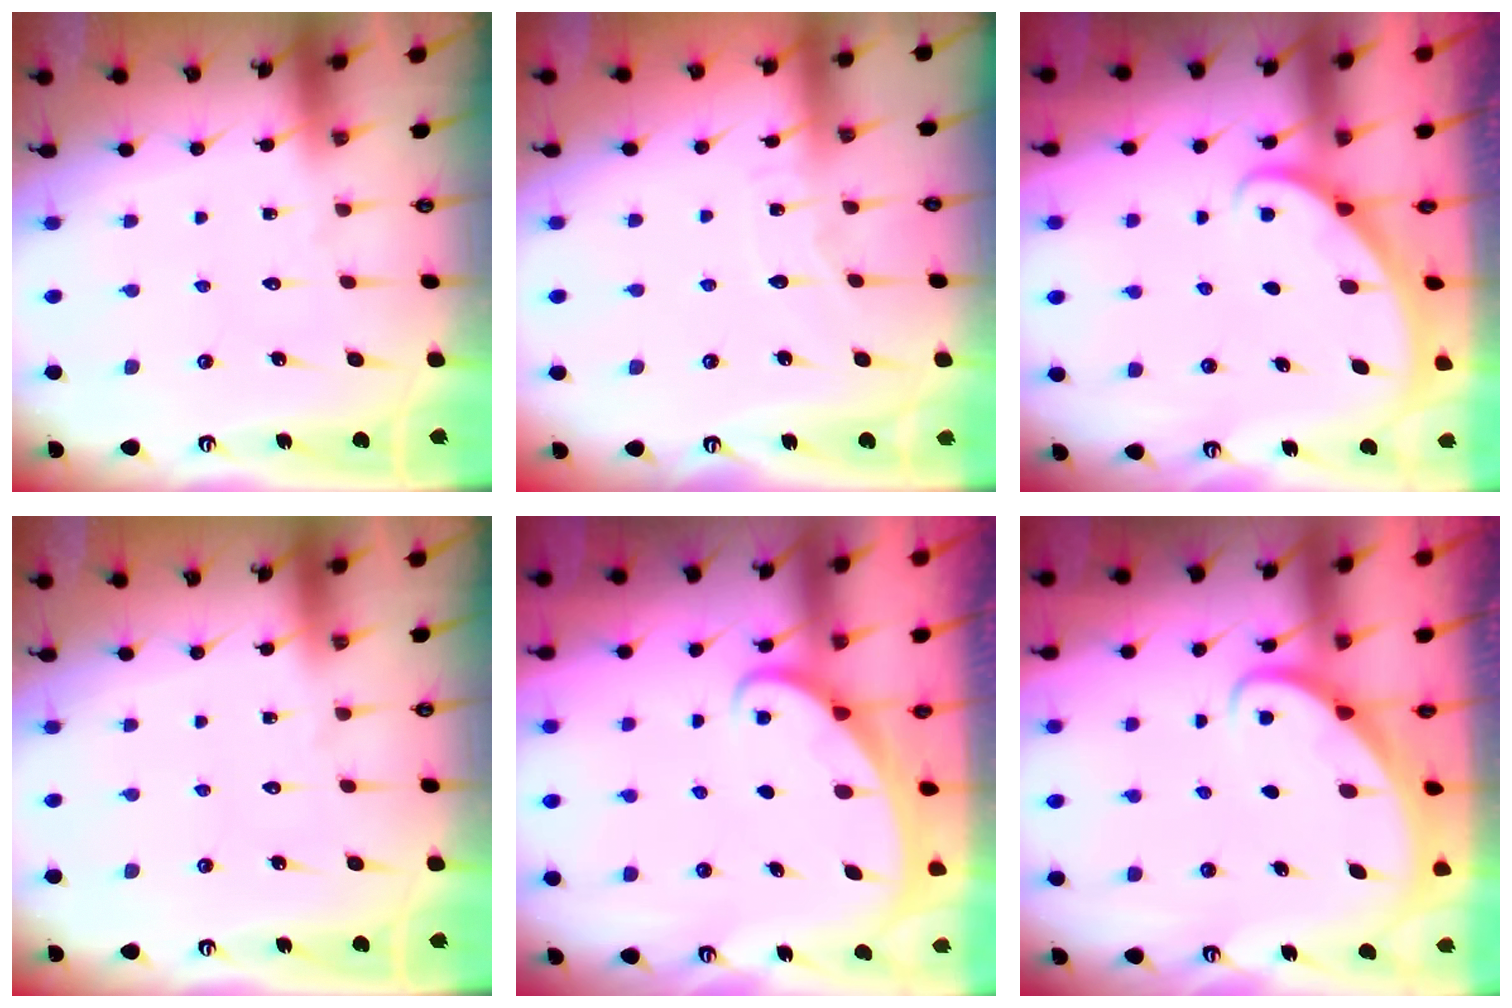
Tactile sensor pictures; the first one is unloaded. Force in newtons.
{"total": 4.6, "press": 4.5, "slide": 0.5}
{"total": 2.1, "press": 2.1, "slide": 0.1}
{"total": 0.0}
{"total": 1.6, "press": 1.6, "slide": 0.1}
{"total": 2.3, "press": 2.3, "slide": 0.2}